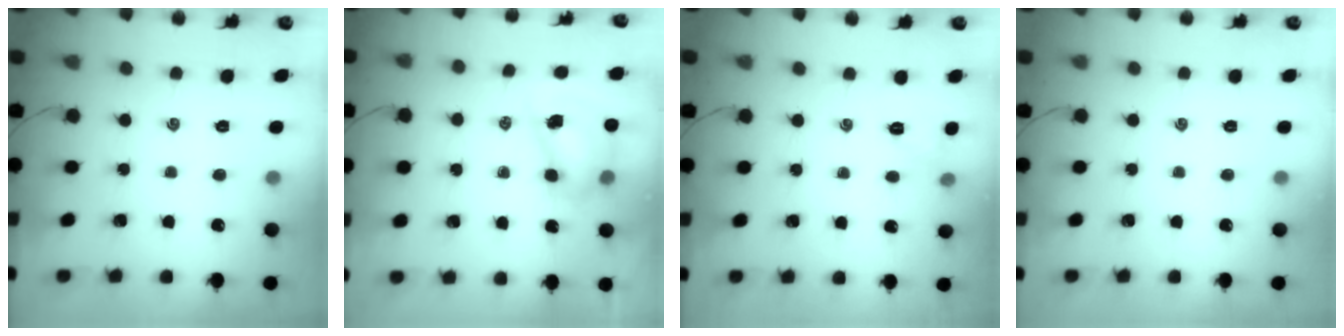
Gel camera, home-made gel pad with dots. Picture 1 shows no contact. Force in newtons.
{"total": 9.0, "press": 8.9, "slide": 1.7}
{"total": 3.3, "press": 3.3, "slide": 0.2}
{"total": 0.0}